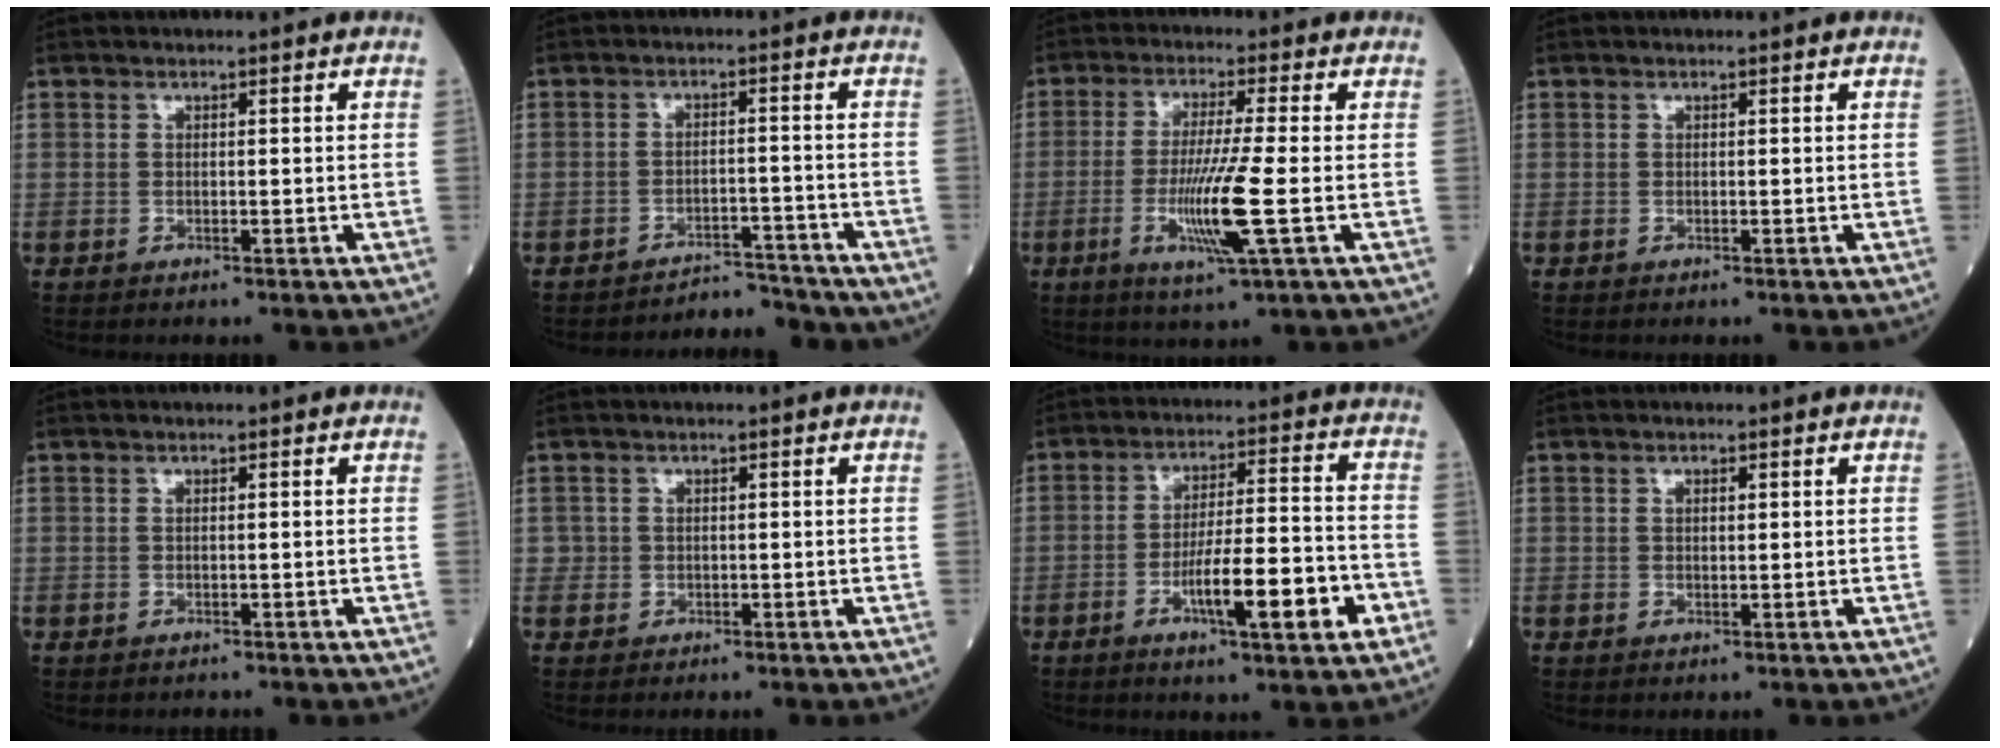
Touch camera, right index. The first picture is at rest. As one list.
[{"total": 5.0, "force": [-4.9, 0.9, -0.9], "torque": [0.025, 0.016, -0.070]}, {"total": 9.5, "force": [-2.4, -0.9, 9.2], "torque": [-0.185, -0.022, -0.045]}, {"total": 0.0}, {"total": 0.0}, {"total": 1.1, "force": [0.1, 1.1, 0.0], "torque": [0.008, 0.004, -0.002]}, {"total": 12.1, "force": [-4.8, 1.4, 11.1], "torque": [-0.183, 0.003, -0.074]}, {"total": 1.0, "force": [0.4, 0.4, 0.9], "torque": [-0.011, 0.000, 0.006]}]